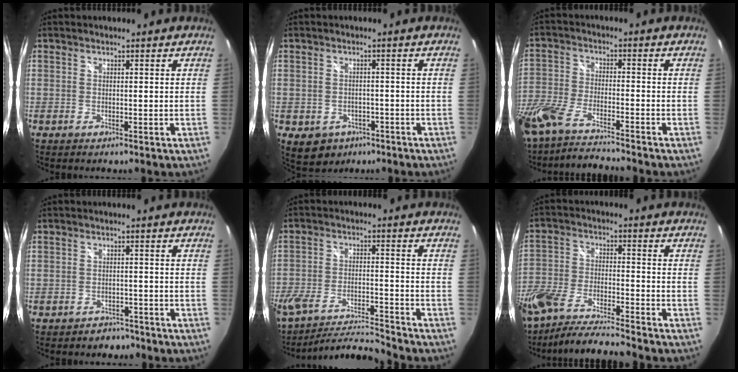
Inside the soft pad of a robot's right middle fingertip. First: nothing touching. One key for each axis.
{"total": 6.6, "fx": -3.0, "fy": 5.2, "fz": 2.6, "tx": -0.060, "ty": -0.006, "tz": -0.029}
{"total": 12.5, "fx": -10.7, "fy": 2.1, "fz": 6.1, "tx": -0.153, "ty": -0.024, "tz": -0.207}
{"total": 3.1, "fx": -2.6, "fy": 1.8, "fz": 0.1, "tx": -0.004, "ty": 0.004, "tz": -0.035}
{"total": 10.7, "fx": -10.3, "fy": 0.0, "fz": 3.0, "tx": -0.080, "ty": -0.011, "tz": -0.184}
{"total": 13.2, "fx": -10.6, "fy": 2.7, "fz": 7.2, "tx": -0.163, "ty": -0.021, "tz": -0.203}